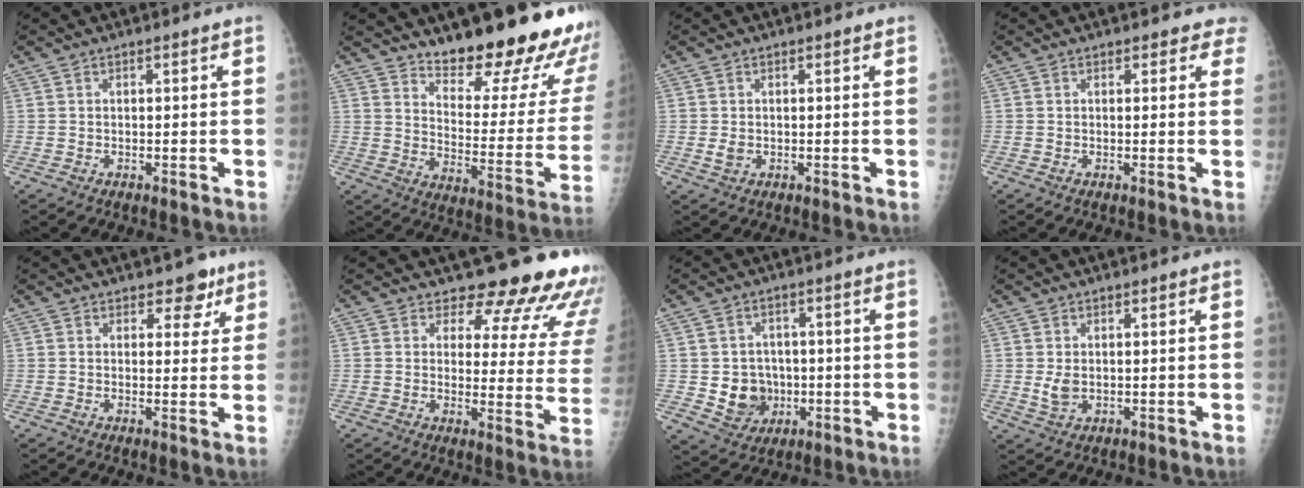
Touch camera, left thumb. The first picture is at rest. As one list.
[{"total": 23.6, "force": [18.5, 6.2, 13.2], "torque": [-0.143, -0.148, 0.248]}, {"total": 1.6, "force": [0.0, 1.2, 1.0], "torque": [-0.016, -0.002, 0.003]}, {"total": 3.0, "force": [2.5, 1.6, 0.2], "torque": [0.032, -0.010, 0.009]}, {"total": 4.6, "force": [3.0, 2.9, 1.9], "torque": [0.010, -0.013, 0.037]}, {"total": 17.3, "force": [16.0, 5.1, 4.4], "torque": [0.000, -0.137, 0.169]}, {"total": 8.1, "force": [-0.9, 7.2, 3.5], "torque": [-0.019, 0.005, -0.002]}, {"total": 2.9, "force": [0.4, 2.1, 2.0], "torque": [-0.032, -0.009, 0.014]}]